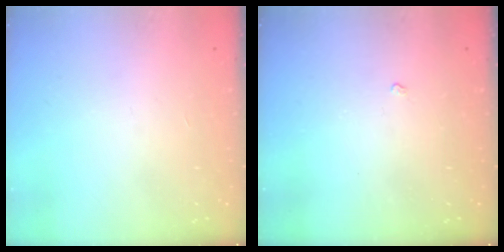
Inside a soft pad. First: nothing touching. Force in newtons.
{"total": 2.3, "press": 2.3, "slide": 0.3}